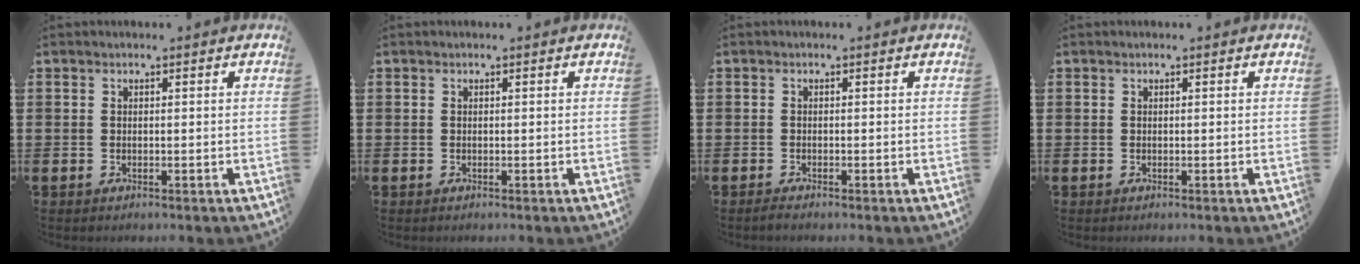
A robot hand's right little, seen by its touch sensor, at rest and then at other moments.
{"total": 0.0}
{"total": 0.8, "force": [-0.5, 0.1, 0.5], "torque": [-0.010, -0.003, -0.010]}
{"total": 0.0}